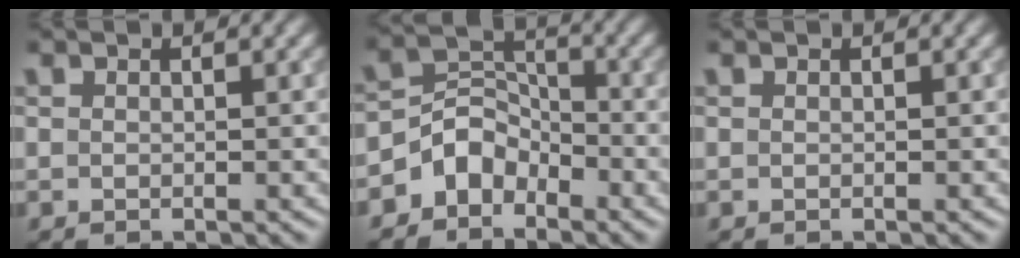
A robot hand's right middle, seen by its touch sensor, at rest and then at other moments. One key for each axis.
{"total": 3.6, "fx": -2.5, "fy": 2.4, "fz": 0.9, "tx": -0.007, "ty": 0.010, "tz": -0.054}
{"total": 0.0}